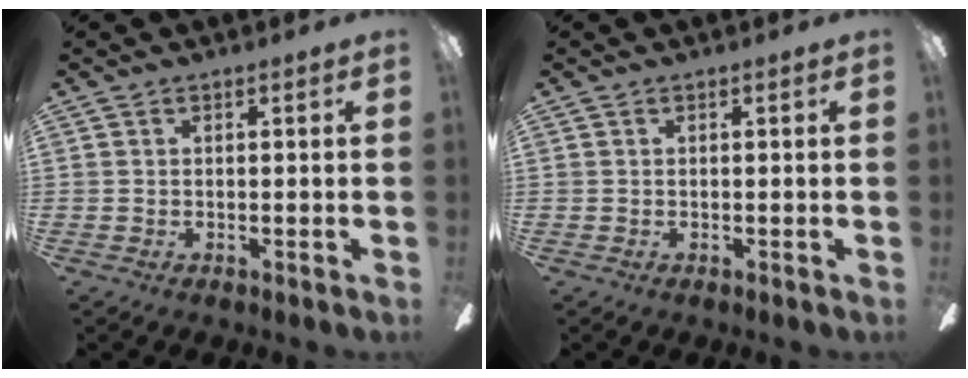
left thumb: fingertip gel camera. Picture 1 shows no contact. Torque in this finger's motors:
{"motor_torque": [-0.10, 0.13, 0.07, 0.07, 0.00]}